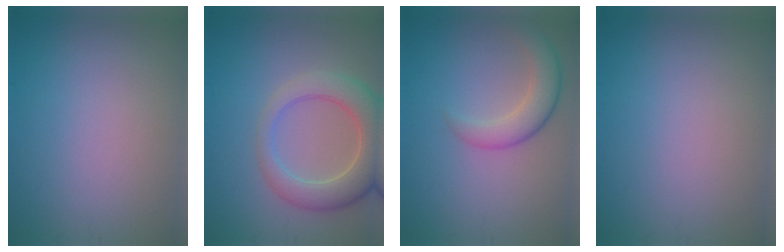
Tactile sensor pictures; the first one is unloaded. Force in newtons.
{"total": 6.4, "press": 6.3, "slide": 0.9}
{"total": 3.6, "press": 3.6, "slide": 0.2}
{"total": 0.0}